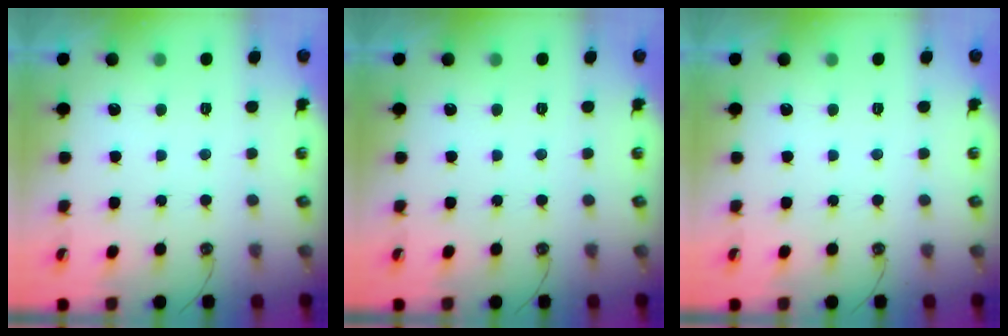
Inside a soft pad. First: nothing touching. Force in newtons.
{"total": 0.0}
{"total": 0.0}